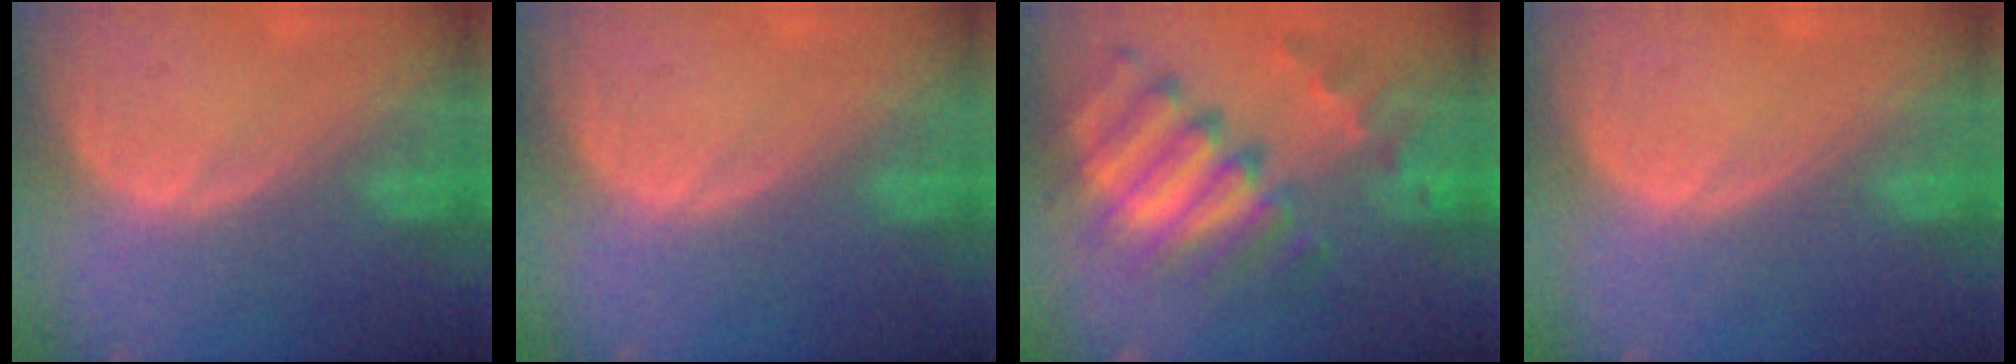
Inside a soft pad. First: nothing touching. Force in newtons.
{"total": 0.0}
{"total": 11.4, "press": 9.8, "slide": 5.9}
{"total": 0.0}